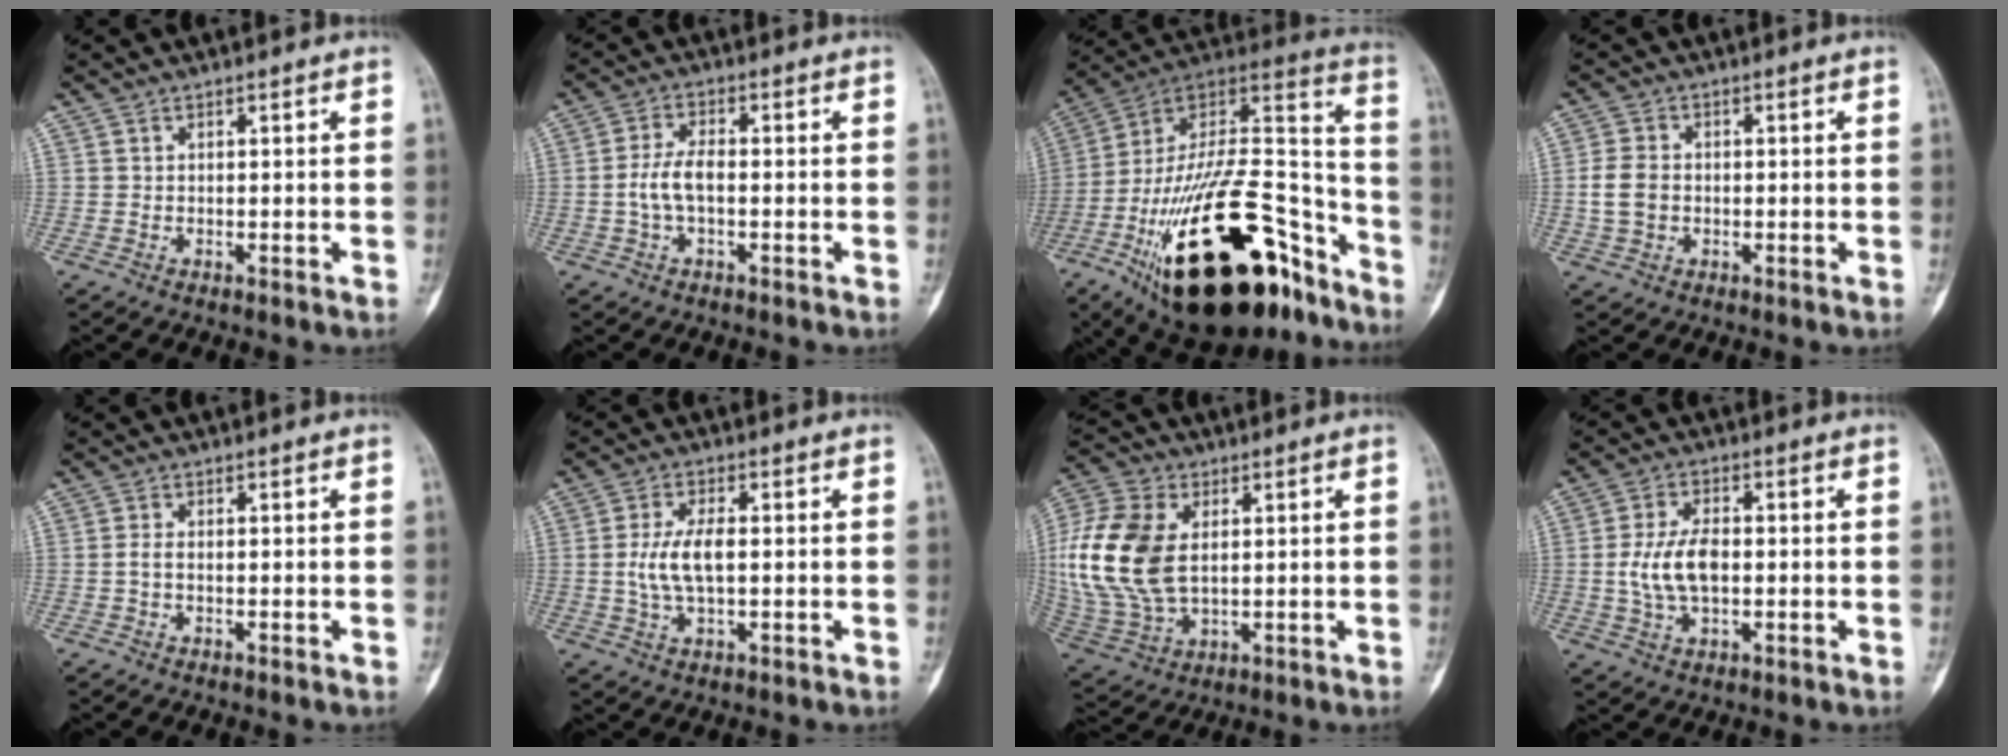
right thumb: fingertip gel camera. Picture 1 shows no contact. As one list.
[{"total": 5.1, "force": [-0.8, 2.3, 4.5], "torque": [-0.095, 0.017, -0.020]}, {"total": 37.8, "force": [-20.5, 15.9, 27.5], "torque": [-0.423, 0.075, -0.330]}, {"total": 4.9, "force": [-0.4, 3.7, 3.1], "torque": [-0.062, 0.010, -0.009]}, {"total": 1.4, "force": [-0.2, 0.7, 1.2], "torque": [-0.026, 0.001, -0.005]}, {"total": 7.0, "force": [0.0, 3.0, 6.3], "torque": [-0.133, 0.006, -0.003]}, {"total": 19.1, "force": [2.2, 12.1, 14.6], "torque": [-0.322, -0.005, 0.047]}, {"total": 8.7, "force": [-0.4, 4.8, 7.3], "torque": [-0.147, 0.008, -0.007]}]